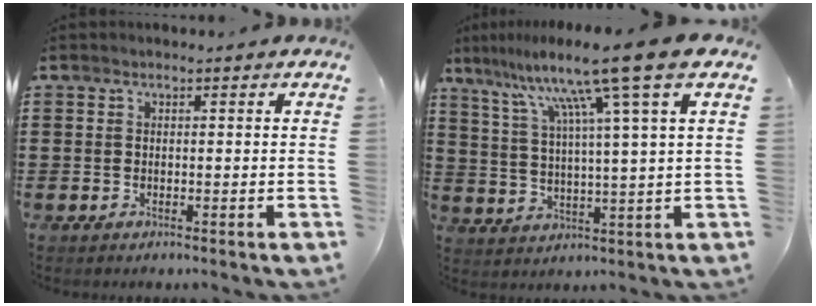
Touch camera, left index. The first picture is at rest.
{"total": 11.9, "force": [7.7, -1.5, 9.0], "torque": [-0.200, -0.027, 0.114]}